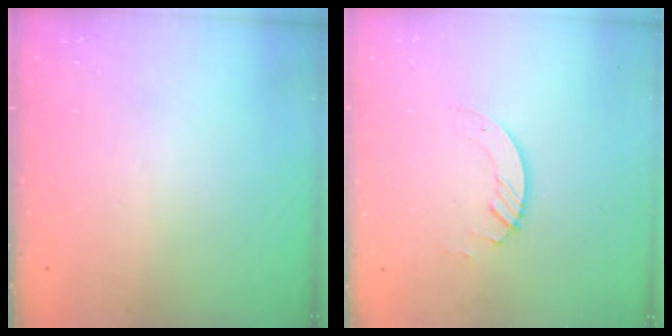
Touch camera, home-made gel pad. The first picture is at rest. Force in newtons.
{"total": 2.6, "press": 2.6, "slide": 0.3}